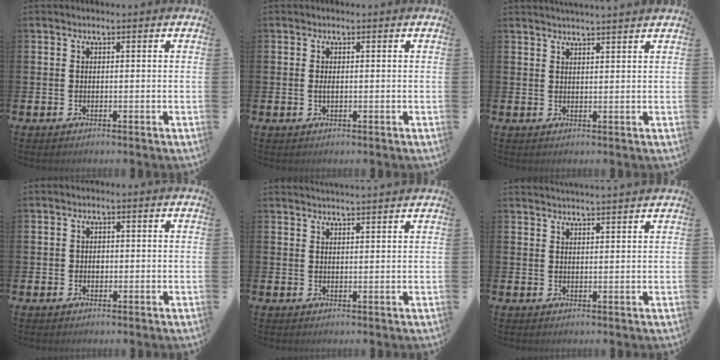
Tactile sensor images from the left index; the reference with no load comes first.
{"total": 0.9, "force": [0.0, 0.3, 0.8], "torque": [-0.020, 0.003, 0.000]}
{"total": 2.5, "force": [2.5, -0.4, 0.1], "torque": [-0.003, -0.012, 0.045]}
{"total": 1.0, "force": [0.1, 0.9, 0.5], "torque": [0.002, 0.003, -0.002]}
{"total": 2.4, "force": [2.4, -0.3, 0.0], "torque": [-0.002, -0.013, 0.044]}
{"total": 2.6, "force": [2.6, -0.4, -0.1], "torque": [-0.001, -0.014, 0.047]}